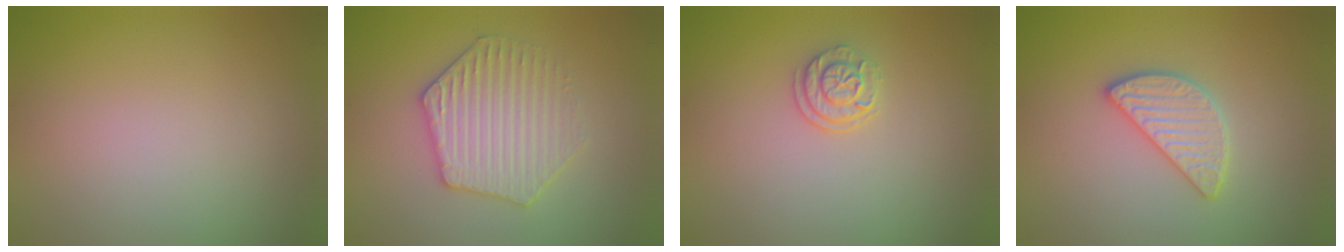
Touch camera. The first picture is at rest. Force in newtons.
{"total": 4.0, "press": 3.9, "slide": 0.9}
{"total": 1.9, "press": 1.6, "slide": 1.1}
{"total": 2.9, "press": 2.9, "slide": 0.3}